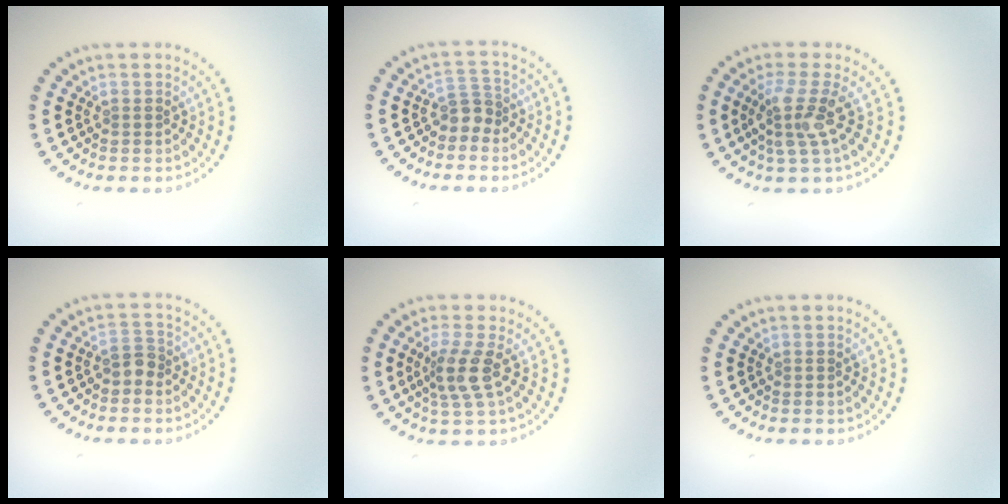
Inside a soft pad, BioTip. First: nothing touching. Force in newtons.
{"total": 1.9, "press": 1.6, "slide": 1.1}
{"total": 3.3, "press": 2.5, "slide": 2.1}
{"total": 1.5, "press": 1.3, "slide": 0.8}
{"total": 2.8, "press": 2.2, "slide": 1.8}
{"total": 0.0}